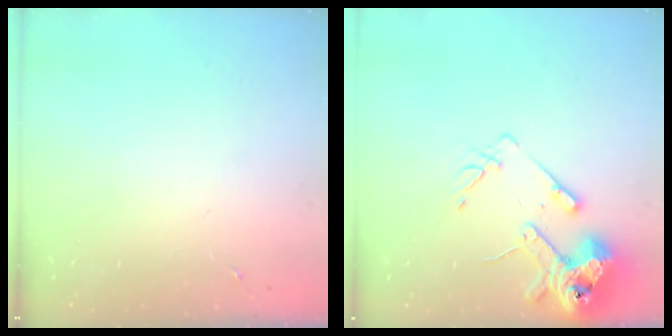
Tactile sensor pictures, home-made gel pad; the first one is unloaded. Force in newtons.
{"total": 15.2, "press": 14.9, "slide": 2.8}